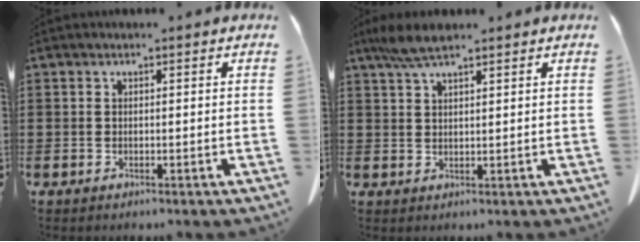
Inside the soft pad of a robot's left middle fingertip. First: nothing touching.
{"total": 4.6, "force": [3.4, 0.8, 2.9], "torque": [-0.066, -0.001, 0.062]}